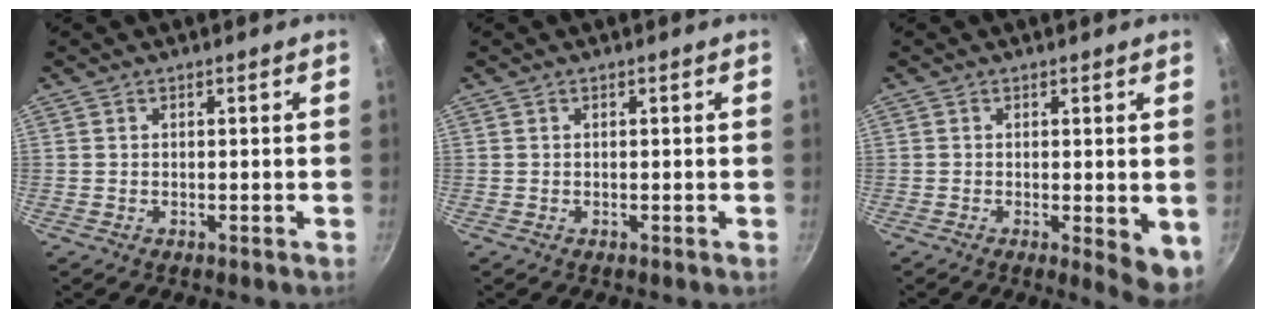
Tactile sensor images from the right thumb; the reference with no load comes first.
{"total": 0.0}
{"total": 5.4, "force": [-0.7, 1.8, 5.0], "torque": [-0.055, -0.008, -0.006]}